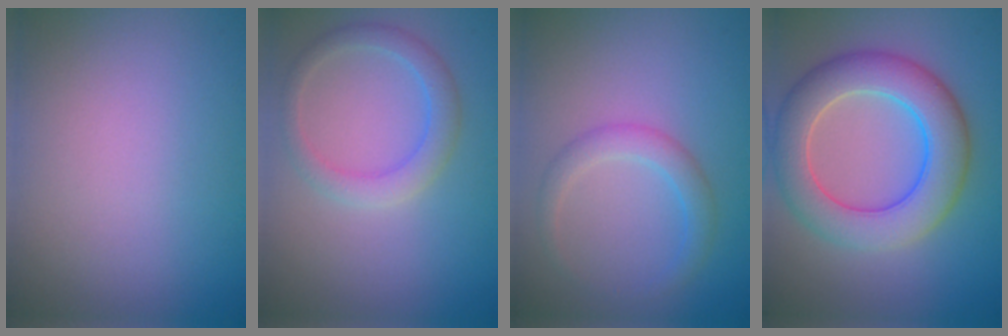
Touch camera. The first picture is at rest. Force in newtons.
{"total": 2.7, "press": 2.7, "slide": 0.0}
{"total": 2.3, "press": 2.2, "slide": 0.1}
{"total": 7.5, "press": 7.5, "slide": 0.4}